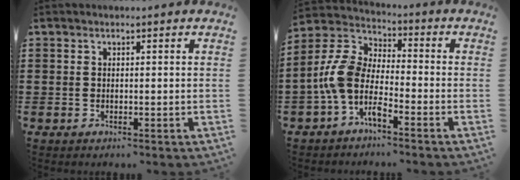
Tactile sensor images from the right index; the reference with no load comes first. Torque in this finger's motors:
{"motor_torque": [1.08, 1.06, 0.35, 0.21]}